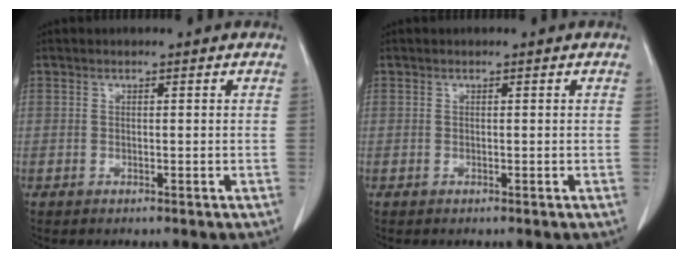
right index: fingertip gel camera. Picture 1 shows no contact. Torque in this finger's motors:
{"motor_torque": [0.00, 0.00, 0.00, 0.00]}